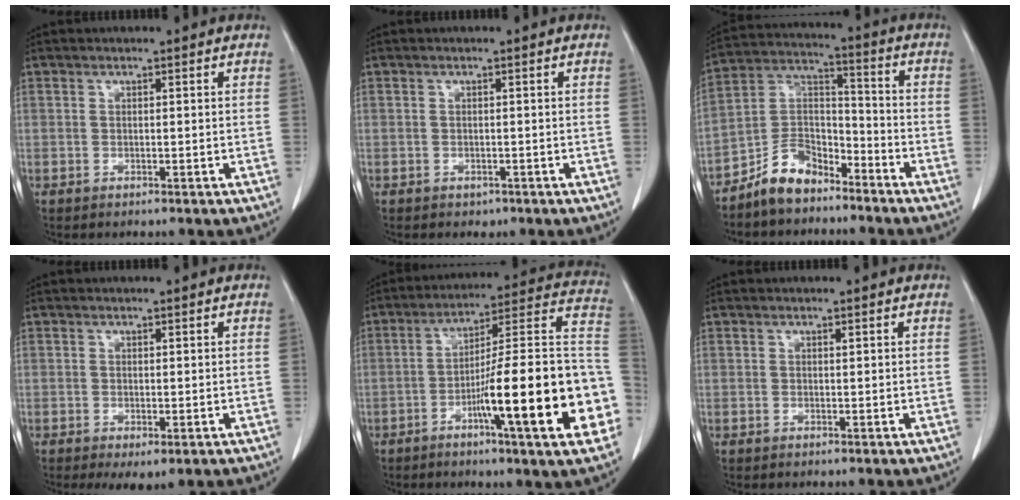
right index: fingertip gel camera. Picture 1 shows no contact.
{"total": 1.0, "force": [-0.6, 0.7, 0.1], "torque": [-0.003, 0.001, -0.006]}
{"total": 8.9, "force": [-7.0, 4.4, 3.2], "torque": [-0.062, 0.026, -0.136]}
{"total": 2.6, "force": [-1.1, 1.1, 2.0], "torque": [-0.029, -0.005, -0.008]}
{"total": 23.3, "force": [-7.0, 1.6, 22.2], "torque": [-0.242, 0.014, -0.103]}
{"total": 0.0}